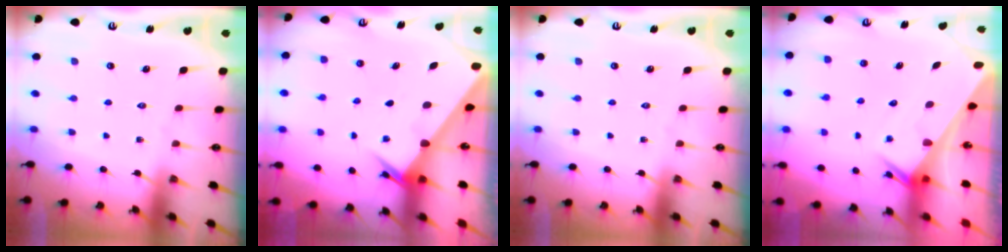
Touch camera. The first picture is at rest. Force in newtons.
{"total": 2.4, "press": 2.4, "slide": 0.3}
{"total": 0.0}
{"total": 2.6, "press": 2.6, "slide": 0.1}